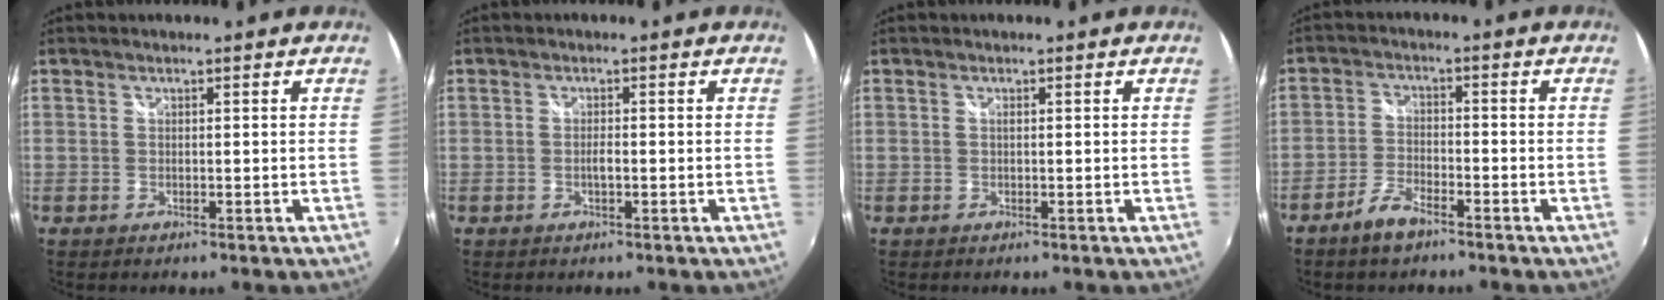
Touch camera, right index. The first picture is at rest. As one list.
[{"total": 1.3, "force": [-0.4, 0.3, 1.2], "torque": [-0.025, 0.000, -0.009]}, {"total": 0.0}, {"total": 5.1, "force": [-3.9, 1.8, 2.8], "torque": [-0.072, 0.001, -0.075]}]